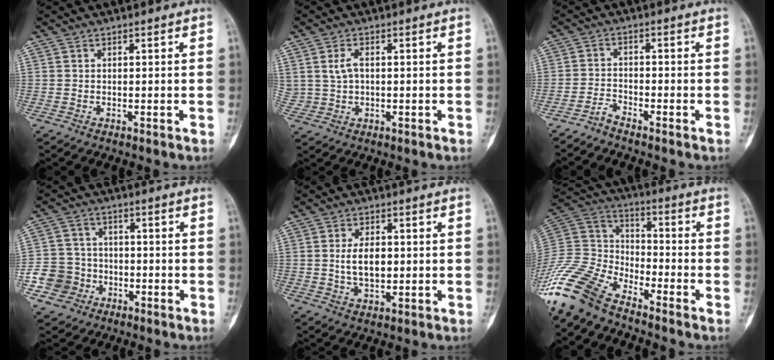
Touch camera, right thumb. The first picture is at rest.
{"total": 3.5, "force": [0.8, 2.3, 2.5], "torque": [-0.046, 0.000, 0.019]}
{"total": 2.4, "force": [-2.4, 0.0, 0.3], "torque": [-0.008, 0.004, -0.053]}
{"total": 8.7, "force": [-3.5, 7.8, 1.5], "torque": [-0.005, 0.024, -0.062]}
{"total": 6.4, "force": [0.3, 3.8, 5.1], "torque": [-0.083, -0.003, 0.008]}
{"total": 15.9, "force": [-12.8, 6.5, 6.8], "torque": [-0.134, 0.068, -0.258]}